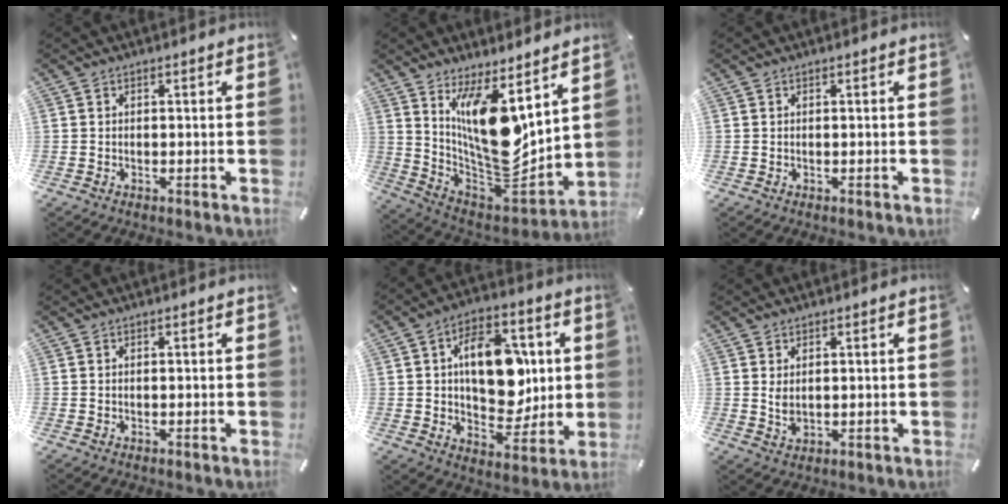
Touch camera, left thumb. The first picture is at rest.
{"total": 16.1, "force": [7.1, 7.0, 12.6], "torque": [-0.247, -0.084, 0.125]}
{"total": 0.0}
{"total": 0.0}
{"total": 16.2, "force": [2.3, 11.1, 11.7], "torque": [-0.157, 0.003, 0.042]}
{"total": 2.9, "force": [0.8, 1.6, 2.3], "torque": [-0.062, -0.003, 0.010]}